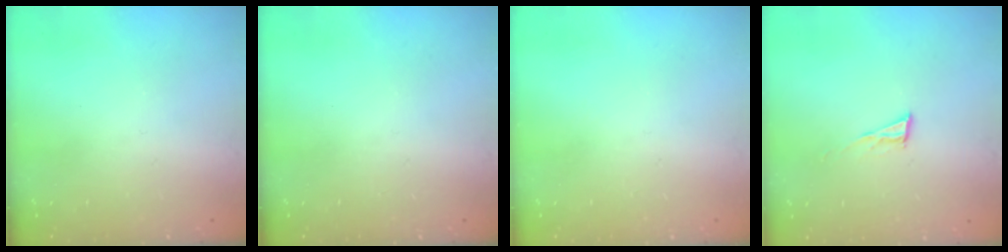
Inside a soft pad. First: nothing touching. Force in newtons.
{"total": 0.0}
{"total": 0.0}
{"total": 5.7, "press": 5.5, "slide": 1.4}